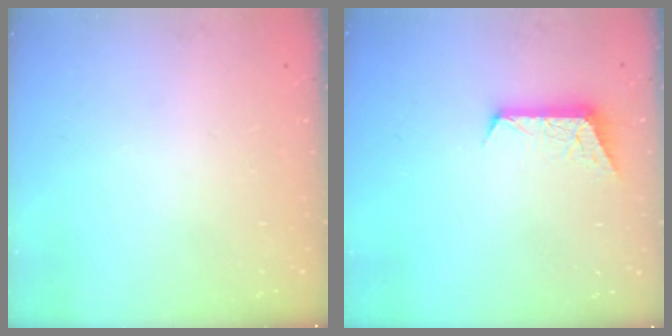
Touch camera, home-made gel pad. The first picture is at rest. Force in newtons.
{"total": 7.5, "press": 7.5, "slide": 0.5}